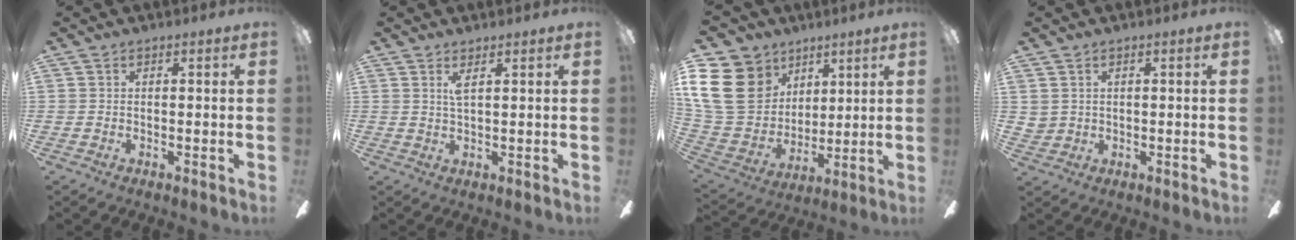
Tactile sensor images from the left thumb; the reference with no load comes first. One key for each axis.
{"total": 2.2, "fx": 1.3, "fy": 0.4, "fz": 1.8, "tx": -0.041, "ty": 0.001, "tz": 0.022}
{"total": 18.8, "fx": 7.7, "fy": 14.9, "fz": 8.5, "tx": -0.200, "ty": -0.033, "tz": 0.147}
{"total": 1.8, "fx": 1.2, "fy": 1.4, "fz": 0.1, "tx": -0.006, "ty": 0.002, "tz": 0.022}